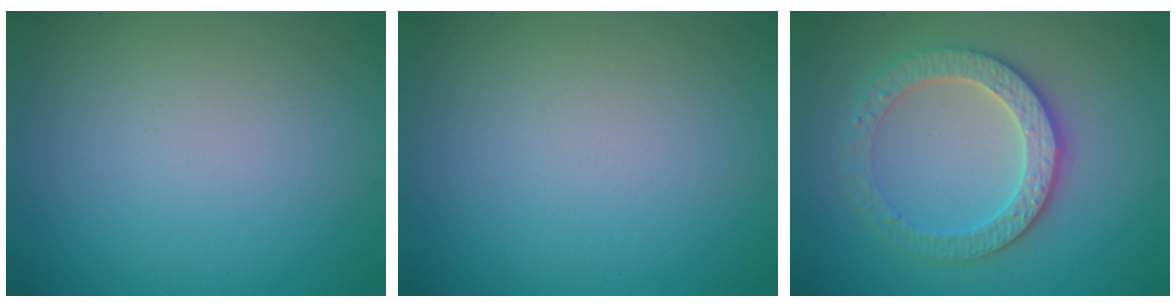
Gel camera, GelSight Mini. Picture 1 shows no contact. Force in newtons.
{"total": 0.0}
{"total": 4.1, "press": 3.8, "slide": 1.4}